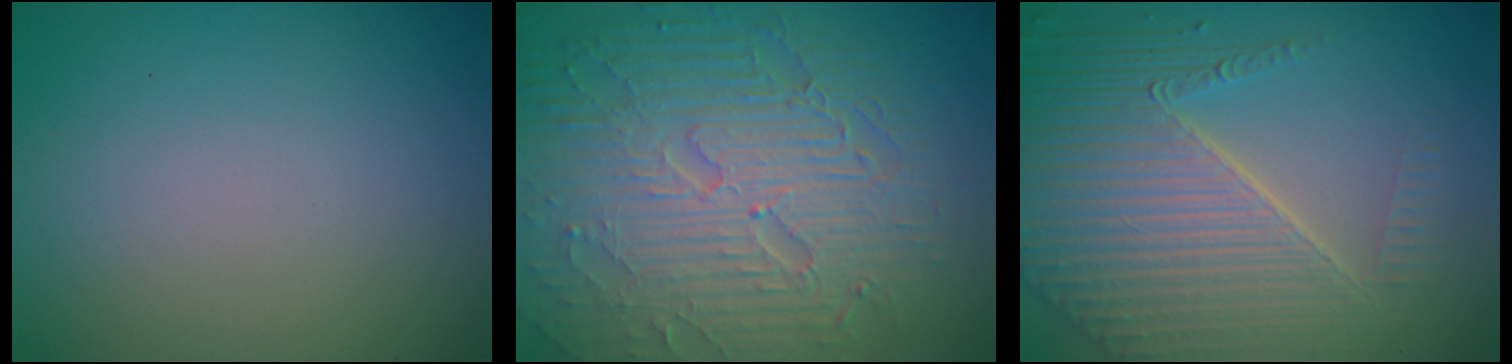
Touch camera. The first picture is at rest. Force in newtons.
{"total": 9.0, "press": 6.4, "slide": 6.4}
{"total": 8.7, "press": 5.8, "slide": 6.5}